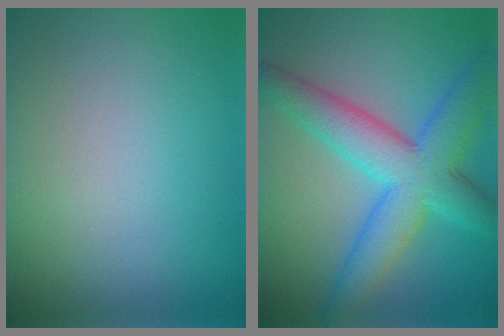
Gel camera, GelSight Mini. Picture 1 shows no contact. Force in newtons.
{"total": 7.7, "press": 7.7, "slide": 0.2}